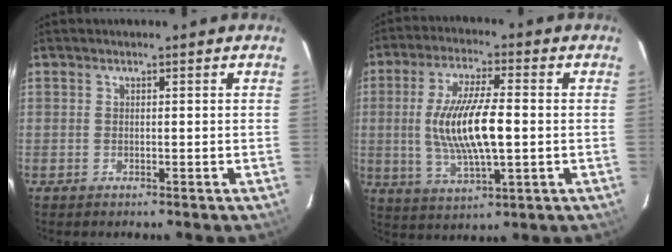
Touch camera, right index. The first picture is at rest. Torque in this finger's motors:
{"motor_torque": [1.11, -0.60, 0.58, 0.21]}